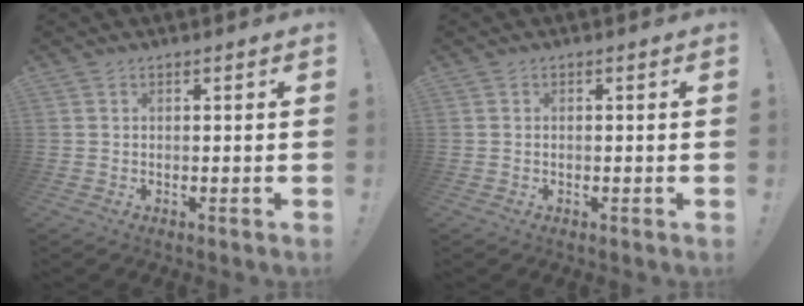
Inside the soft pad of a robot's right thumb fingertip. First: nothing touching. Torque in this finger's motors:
{"motor_torque": [0.41, 0.07, -0.15, 0.06, -0.02]}